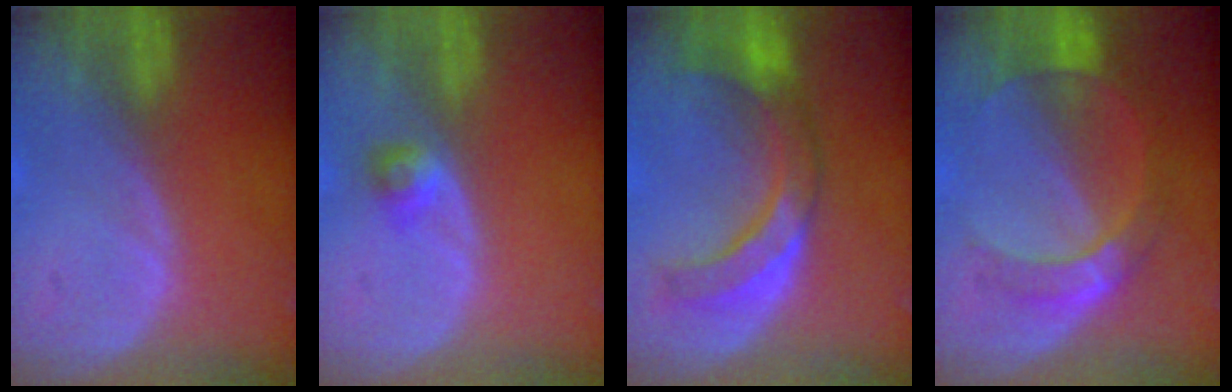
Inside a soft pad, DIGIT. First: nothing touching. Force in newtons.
{"total": 2.6, "press": 2.2, "slide": 1.4}
{"total": 7.9, "press": 7.9, "slide": 0.2}
{"total": 7.2, "press": 6.5, "slide": 3.1}